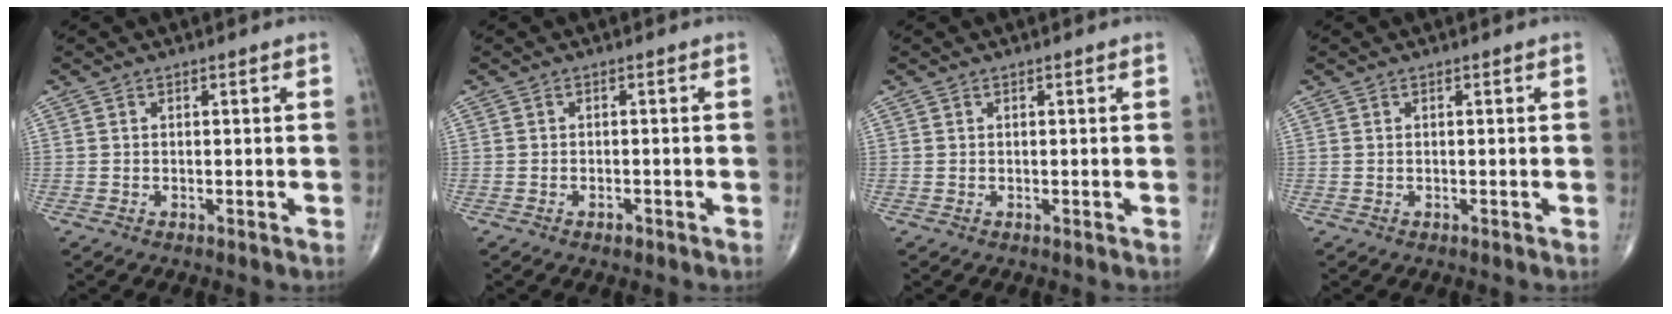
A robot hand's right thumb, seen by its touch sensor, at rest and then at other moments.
{"total": 1.2, "force": [-0.8, 0.6, 0.7], "torque": [-0.011, 0.002, -0.012]}
{"total": 0.0}
{"total": 0.0}